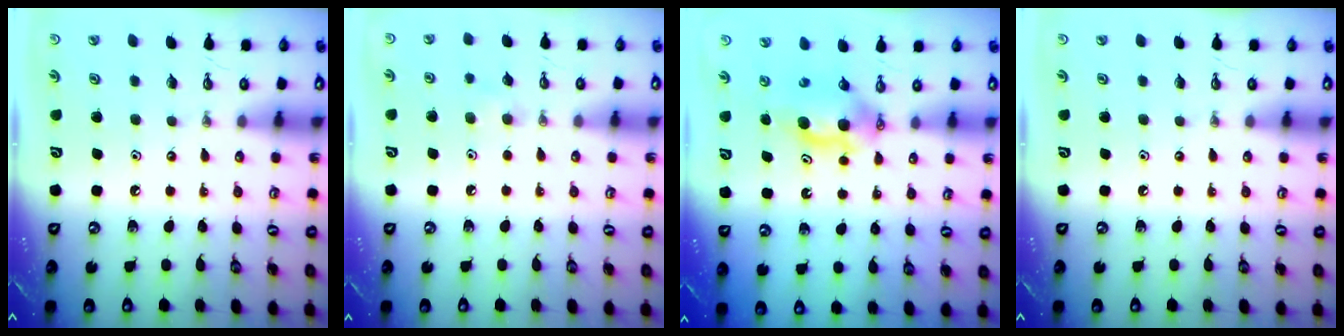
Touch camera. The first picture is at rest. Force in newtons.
{"total": 6.7, "press": 5.8, "slide": 3.4}
{"total": 5.7, "press": 5.6, "slide": 1.3}
{"total": 0.0}